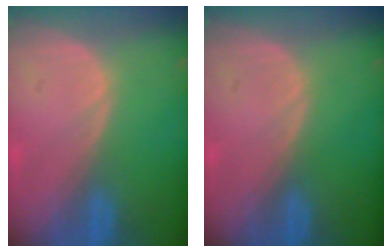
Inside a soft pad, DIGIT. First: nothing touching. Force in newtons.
{"total": 0.0}